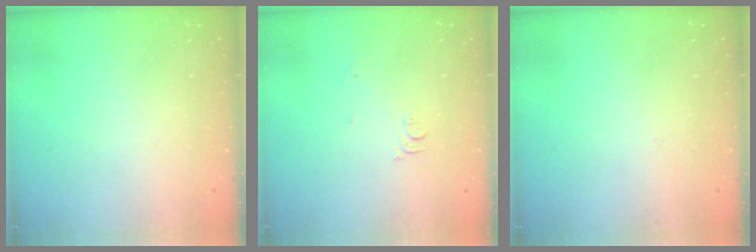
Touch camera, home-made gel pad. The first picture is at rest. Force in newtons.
{"total": 5.7, "press": 5.7, "slide": 0.6}
{"total": 2.8, "press": 2.8, "slide": 0.4}